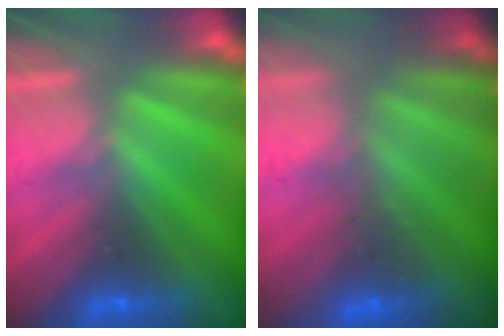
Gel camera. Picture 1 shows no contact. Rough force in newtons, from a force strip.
{"total": 2.4}